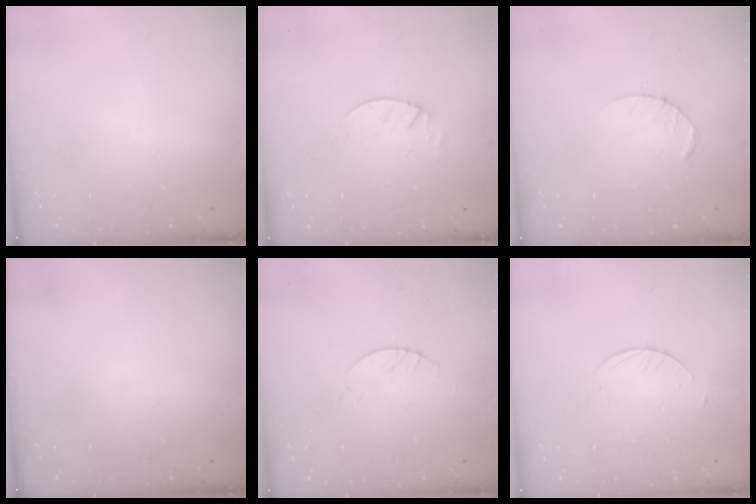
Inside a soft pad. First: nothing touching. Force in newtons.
{"total": 2.1, "press": 2.1, "slide": 0.2}
{"total": 2.6, "press": 2.6, "slide": 0.4}
{"total": 0.0}
{"total": 0.9, "press": 0.8, "slide": 0.2}
{"total": 2.1, "press": 2.1, "slide": 0.2}